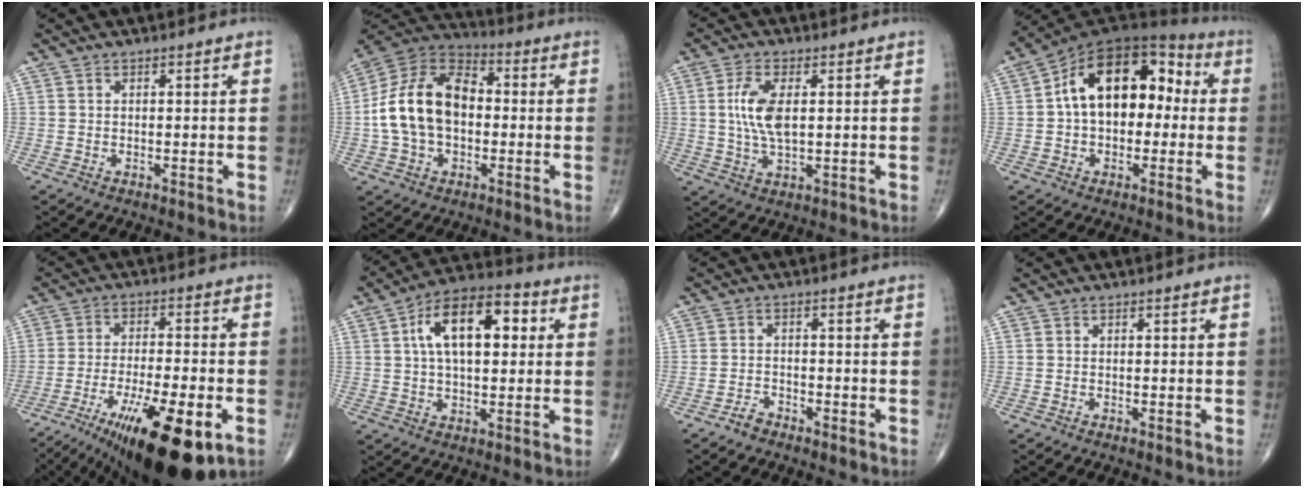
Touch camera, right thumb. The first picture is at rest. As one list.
[{"total": 16.9, "force": [-0.7, 11.4, 12.5], "torque": [-0.214, 0.035, -0.021]}, {"total": 7.7, "force": [1.0, 3.4, 6.8], "torque": [-0.144, -0.005, 0.020]}, {"total": 17.4, "force": [1.4, 11.0, 13.4], "torque": [-0.178, 0.053, 0.012]}, {"total": 19.6, "force": [-9.3, 5.6, 16.3], "torque": [-0.250, 0.006, -0.143]}, {"total": 15.2, "force": [3.5, 7.9, 12.6], "torque": [-0.190, 0.022, 0.050]}, {"total": 2.2, "force": [-1.9, 0.9, 0.6], "torque": [-0.007, 0.008, -0.037]}, {"total": 0.0}]